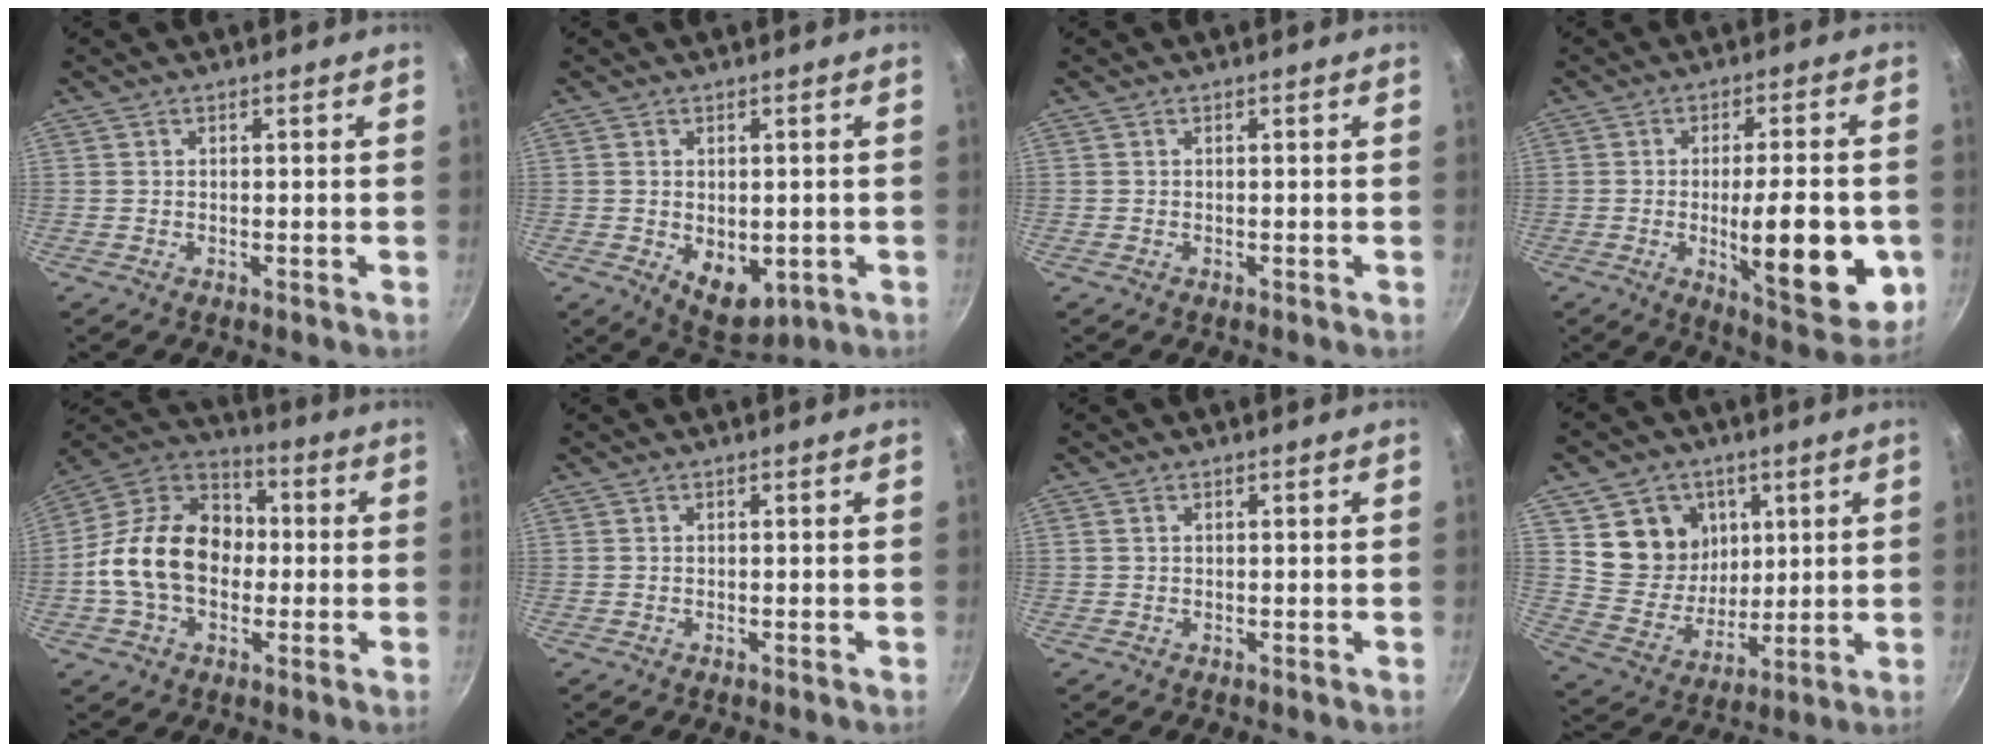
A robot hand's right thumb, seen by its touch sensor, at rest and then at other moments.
{"total": 8.0, "force": [-1.4, 5.3, 5.9], "torque": [-0.067, -0.012, -0.004]}
{"total": 0.0}
{"total": 17.7, "force": [-3.4, 5.6, 16.5], "torque": [-0.205, -0.009, -0.041]}
{"total": 18.3, "force": [-1.3, 13.5, 12.4], "torque": [-0.178, 0.041, -0.040]}
{"total": 0.0}
{"total": 0.6, "force": [0.2, 0.4, 0.4], "torque": [-0.007, 0.002, 0.004]}
{"total": 13.2, "force": [4.9, 11.4, 4.5], "torque": [-0.036, -0.032, 0.097]}